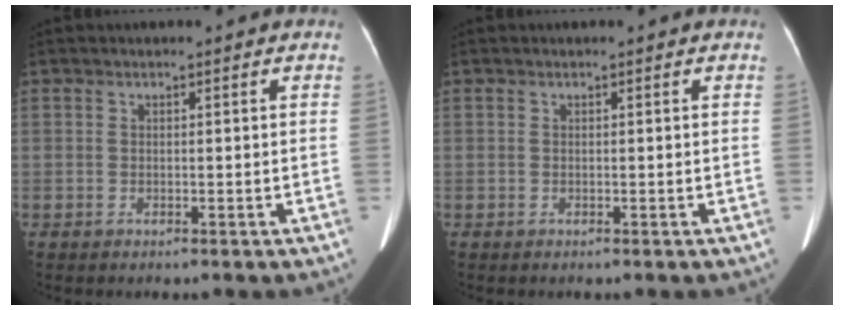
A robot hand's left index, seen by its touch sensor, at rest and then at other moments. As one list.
[{"total": 0.0}]